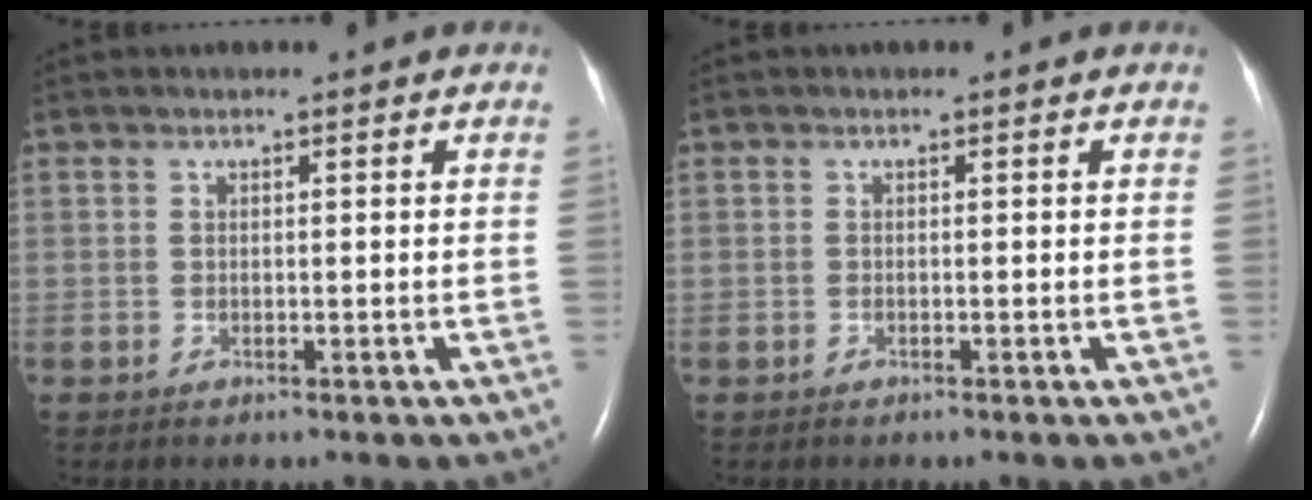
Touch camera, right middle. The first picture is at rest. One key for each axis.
{"total": 0.0}